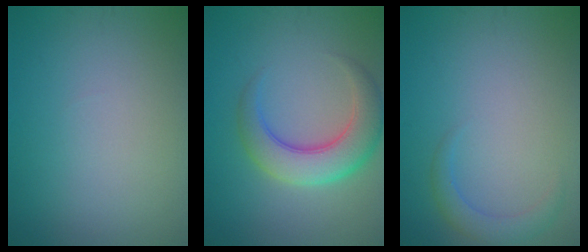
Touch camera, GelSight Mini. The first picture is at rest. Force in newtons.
{"total": 5.9, "press": 5.9, "slide": 0.3}
{"total": 1.9, "press": 1.9, "slide": 0.1}